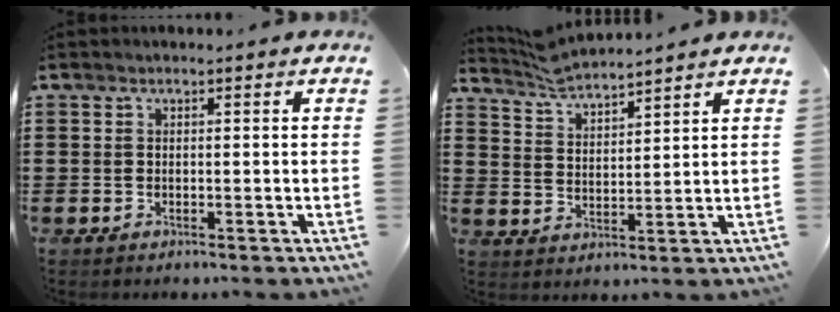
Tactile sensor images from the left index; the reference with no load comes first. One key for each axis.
{"total": 4.6, "fx": 4.6, "fy": 0.1, "fz": 0.6, "tx": -0.030, "ty": -0.020, "tz": 0.082}